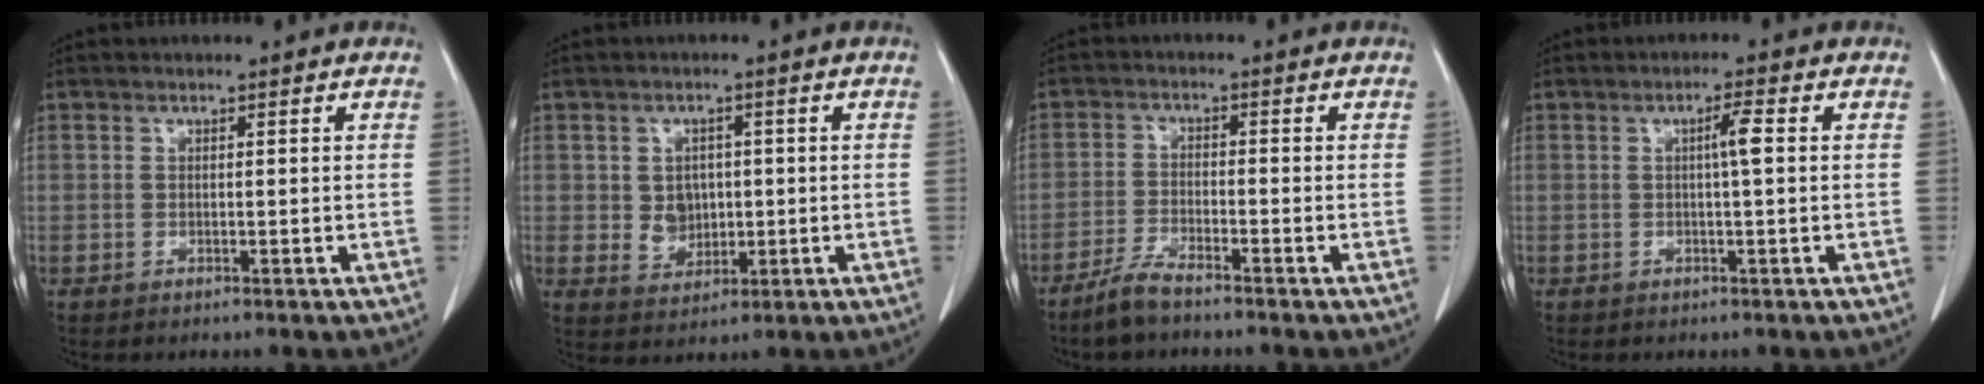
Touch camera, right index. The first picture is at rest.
{"total": 4.5, "force": [0.2, 3.8, 2.3], "torque": [-0.035, 0.006, 0.018]}
{"total": 4.2, "force": [-3.6, 0.3, 2.2], "torque": [-0.050, -0.009, -0.076]}
{"total": 2.4, "force": [0.2, -0.2, 2.4], "torque": [-0.042, 0.003, 0.004]}